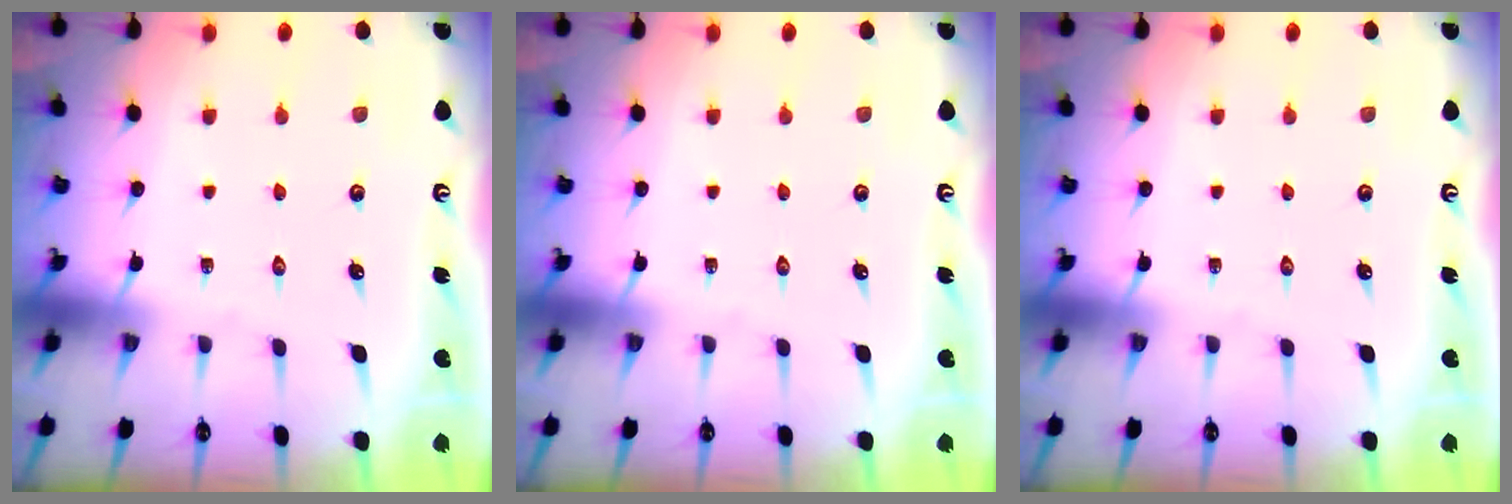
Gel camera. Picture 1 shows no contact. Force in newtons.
{"total": 0.0}
{"total": 0.0}